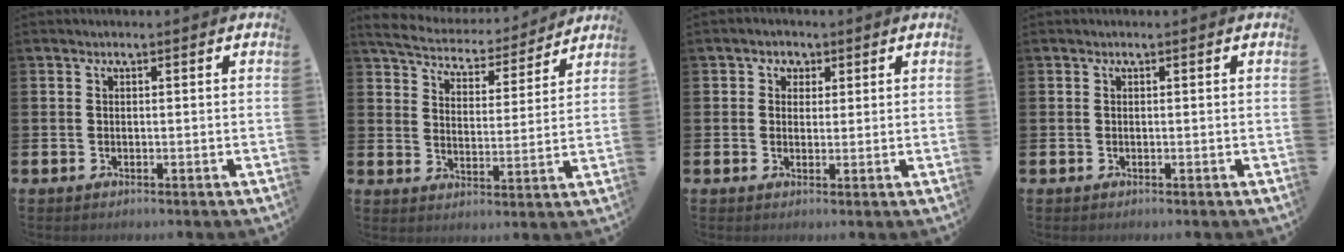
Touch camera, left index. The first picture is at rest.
{"total": 6.1, "force": [5.9, 1.3, 1.0], "torque": [-0.043, -0.049, 0.100]}
{"total": 2.3, "force": [1.1, 2.0, 0.1], "torque": [0.004, 0.006, 0.014]}
{"total": 0.0}